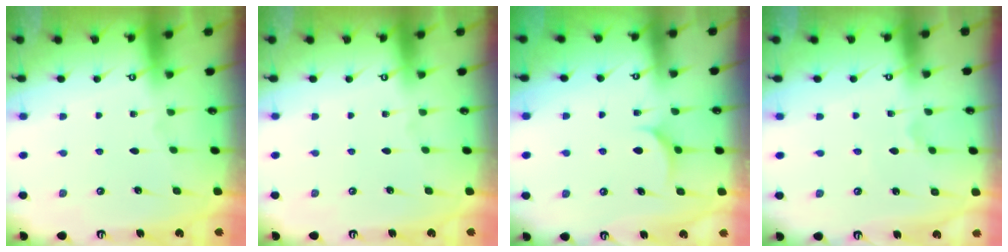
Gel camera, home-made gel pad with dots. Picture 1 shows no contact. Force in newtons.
{"total": 0.0}
{"total": 4.9, "press": 4.9, "slide": 0.5}
{"total": 1.8, "press": 1.8, "slide": 0.4}